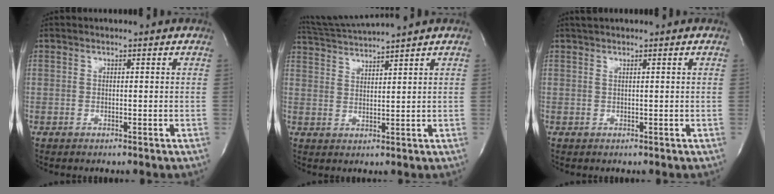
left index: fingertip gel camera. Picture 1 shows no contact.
{"total": 6.7, "force": [6.1, -1.9, 1.7], "torque": [-0.040, 0.005, 0.115]}
{"total": 1.4, "force": [1.0, -0.2, 0.9], "torque": [-0.024, 0.016, 0.020]}